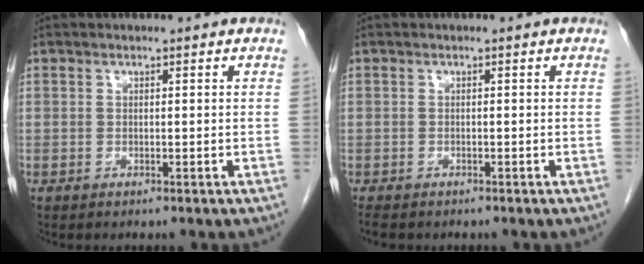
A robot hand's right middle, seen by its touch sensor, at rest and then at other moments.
{"total": 2.4, "force": [-2.0, 0.9, 1.0], "torque": [-0.021, -0.006, -0.025]}